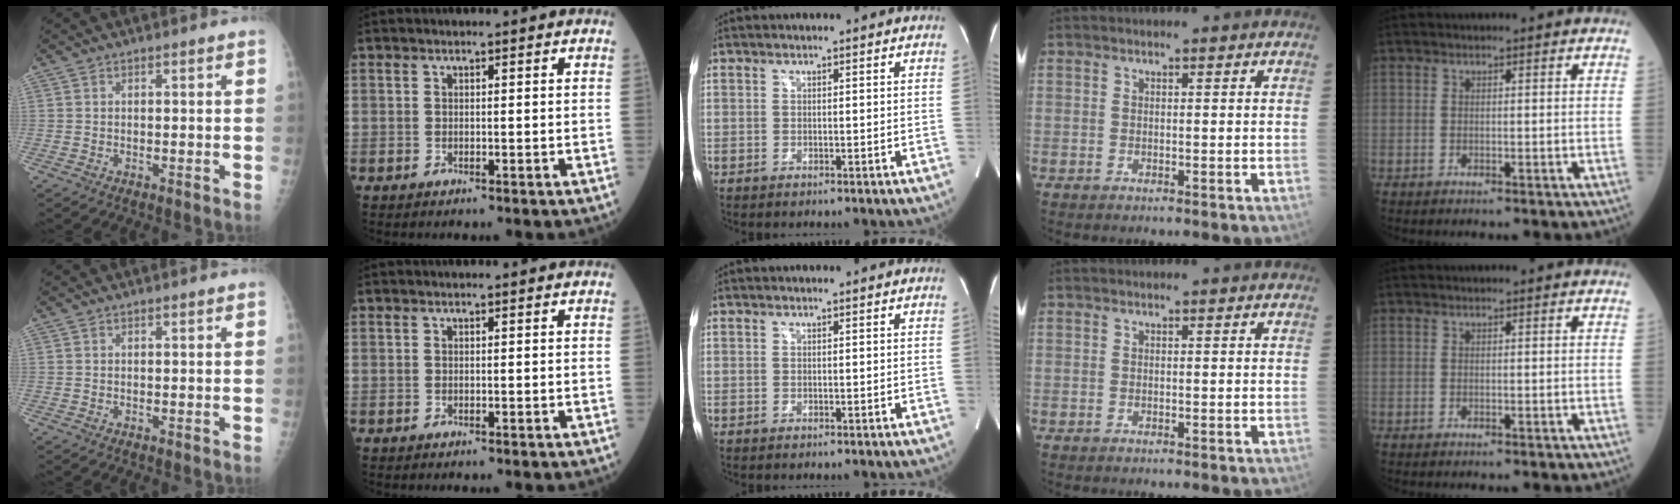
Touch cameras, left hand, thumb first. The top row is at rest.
{}